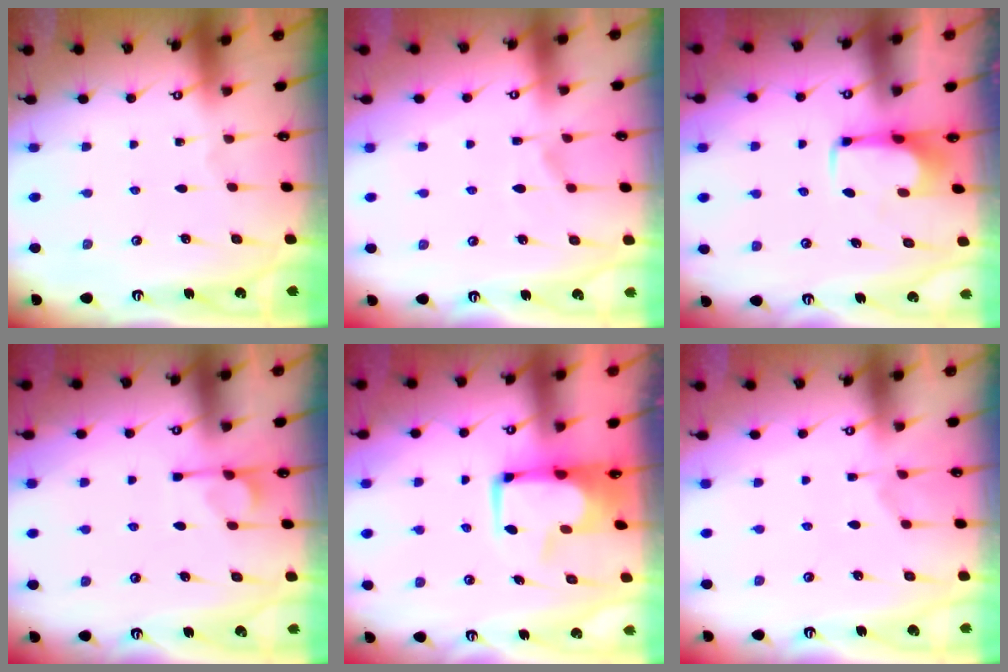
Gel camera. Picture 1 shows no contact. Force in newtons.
{"total": 1.4, "press": 0.6, "slide": 1.3}
{"total": 2.2, "press": 2.1, "slide": 0.4}
{"total": 2.0, "press": 1.5, "slide": 1.2}
{"total": 3.3, "press": 3.2, "slide": 0.9}
{"total": 1.3, "press": 0.5, "slide": 1.2}